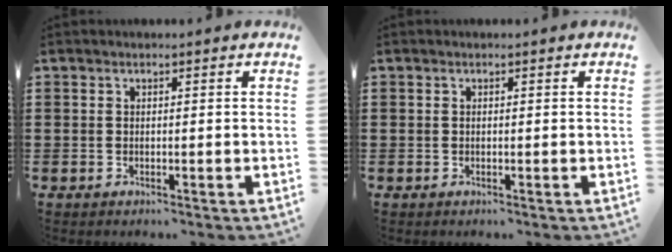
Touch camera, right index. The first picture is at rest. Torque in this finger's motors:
{"motor_torque": [0.18, 0.37, 0.03, 0.02]}